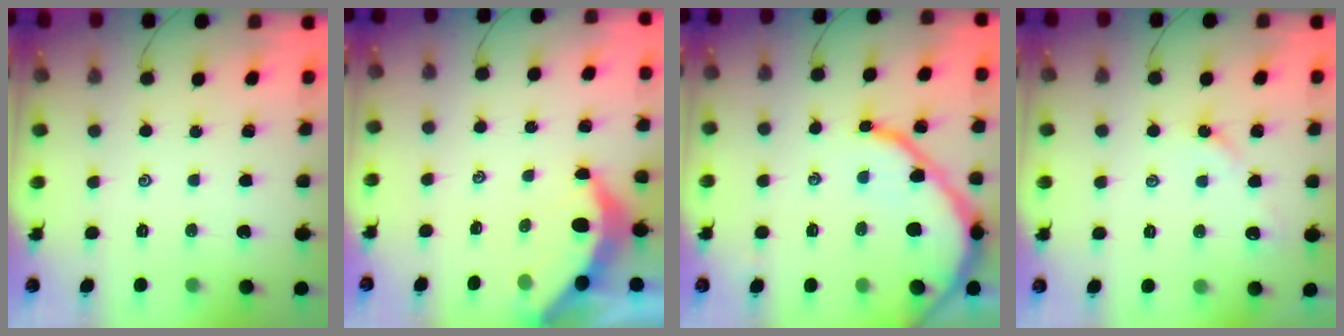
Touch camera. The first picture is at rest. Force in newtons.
{"total": 4.6, "press": 4.6, "slide": 0.3}
{"total": 11.7, "press": 11.6, "slide": 1.4}
{"total": 2.2, "press": 2.1, "slide": 0.6}